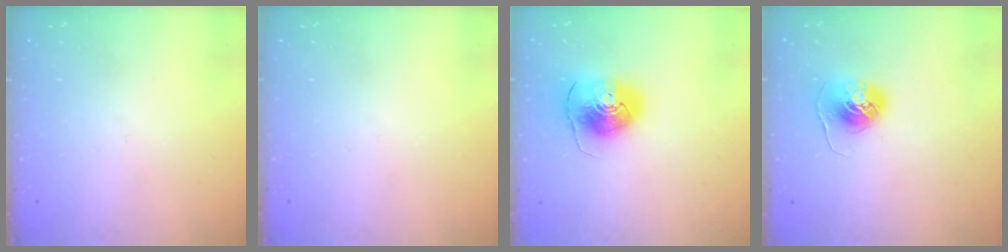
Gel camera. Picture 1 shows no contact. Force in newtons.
{"total": 0.0}
{"total": 10.2, "press": 10.1, "slide": 1.5}
{"total": 7.5, "press": 7.5, "slide": 0.1}